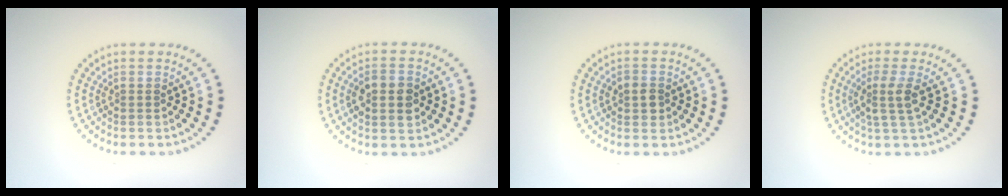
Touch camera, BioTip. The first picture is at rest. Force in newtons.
{"total": 3.5, "press": 3.5, "slide": 0.2}
{"total": 1.7, "press": 1.7, "slide": 0.4}
{"total": 2.2, "press": 1.8, "slide": 1.3}